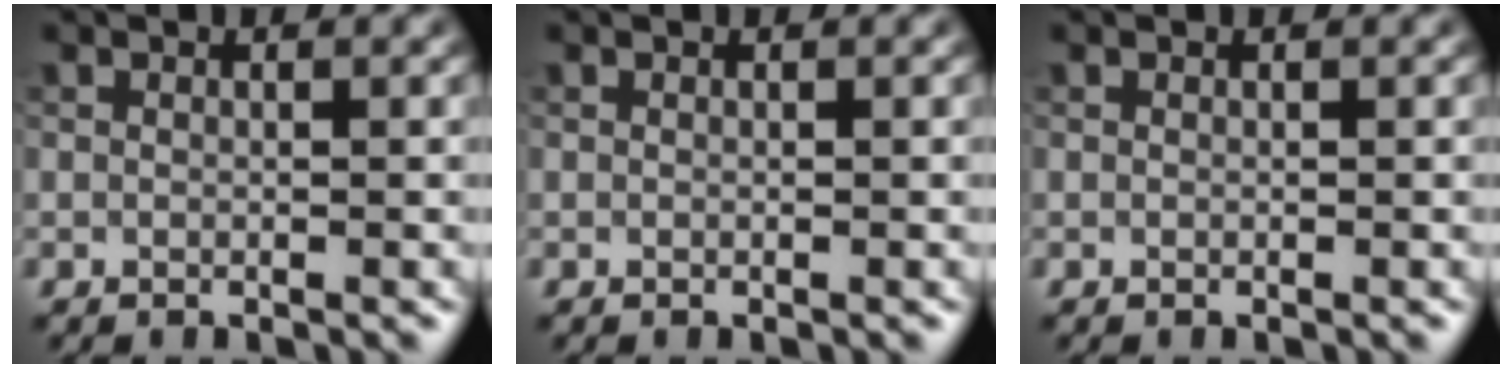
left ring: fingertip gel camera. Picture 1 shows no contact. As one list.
[{"total": 0.0}, {"total": 0.0}]